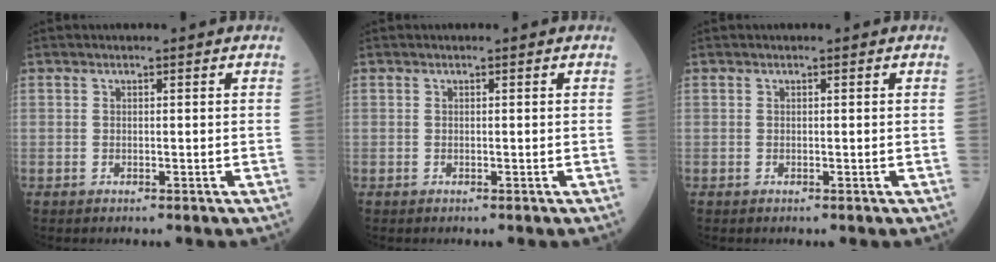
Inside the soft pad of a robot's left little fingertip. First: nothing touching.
{"total": 0.0}
{"total": 0.0}